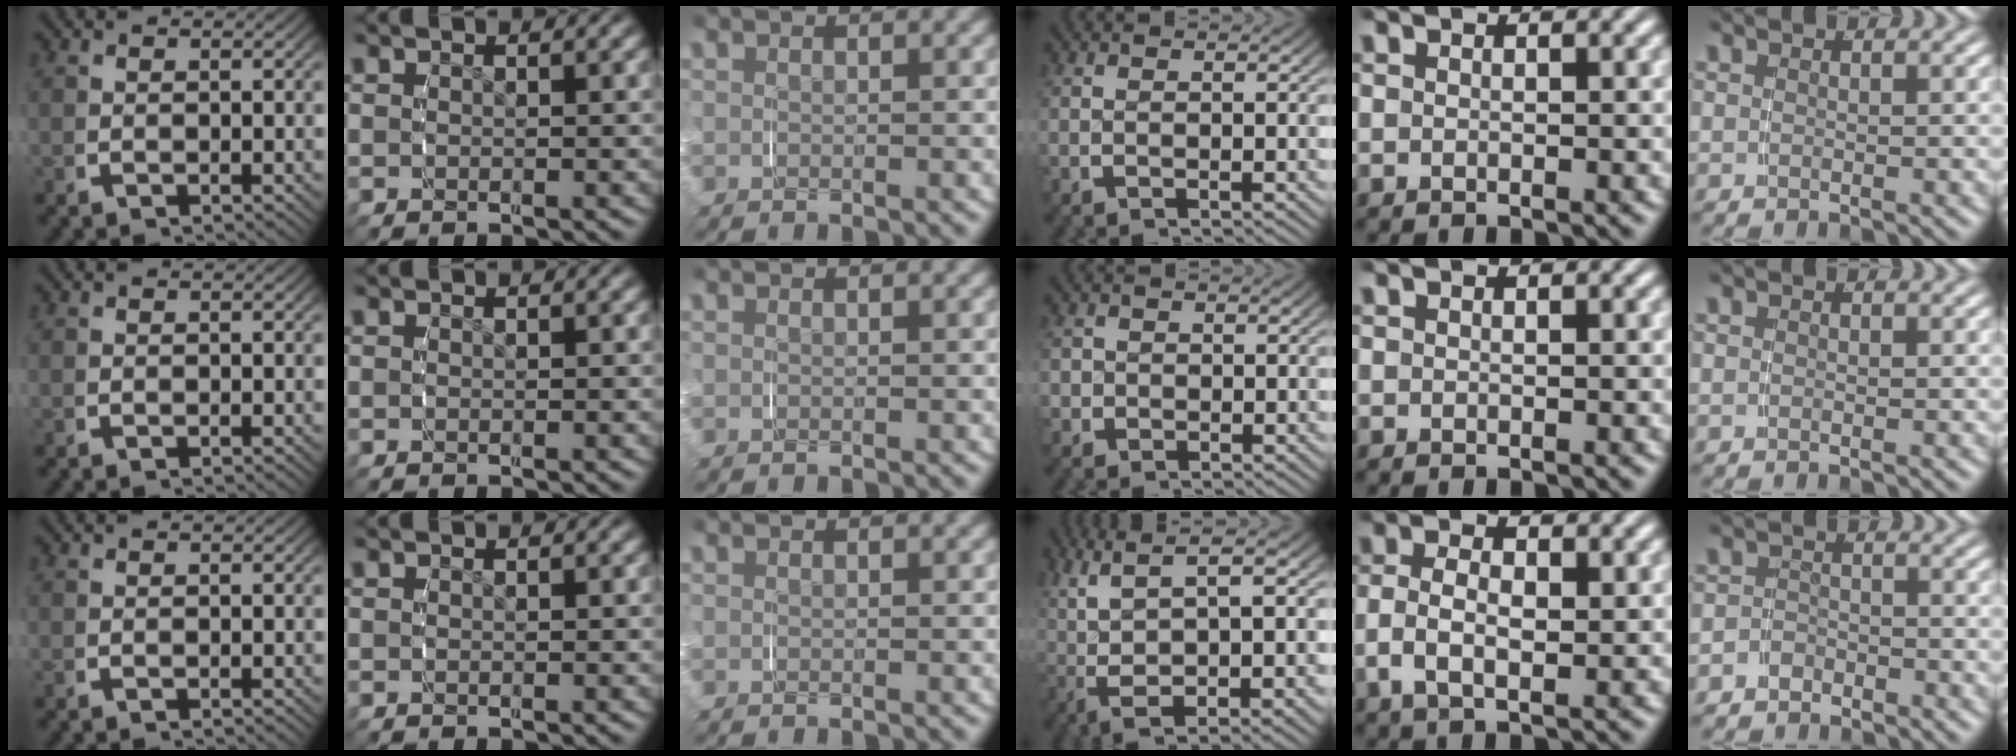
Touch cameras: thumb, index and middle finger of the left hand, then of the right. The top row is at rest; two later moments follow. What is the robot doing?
{"motion": "grasp_and_lifting", "object": "jacket"}